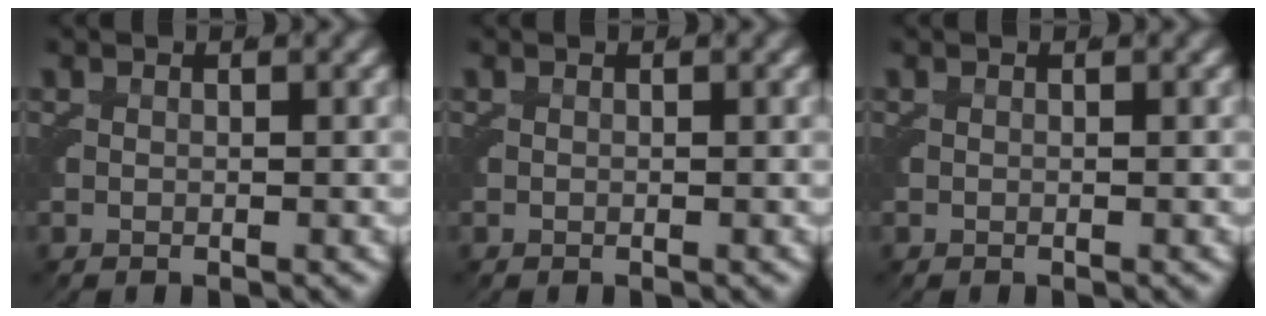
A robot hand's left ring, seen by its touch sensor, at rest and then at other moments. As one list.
[{"total": 0.0}, {"total": 0.0}]